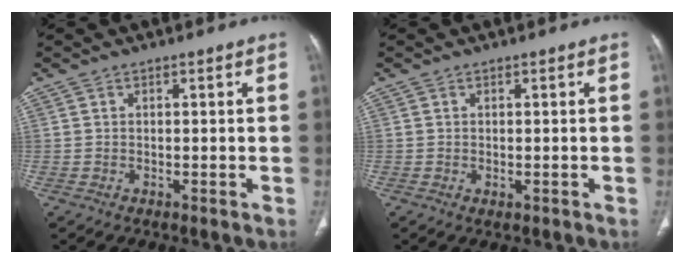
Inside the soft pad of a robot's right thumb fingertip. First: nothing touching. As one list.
[{"total": 0.9, "force": [-0.3, 0.4, 0.7], "torque": [-0.014, -0.004, -0.001]}]